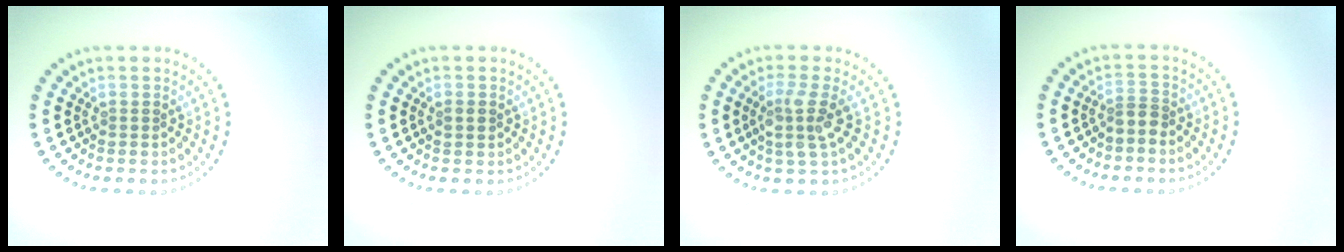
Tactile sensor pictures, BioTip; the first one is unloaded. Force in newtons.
{"total": 1.1, "press": 1.1, "slide": 0.1}
{"total": 3.0, "press": 2.3, "slide": 1.8}
{"total": 1.2, "press": 0.9, "slide": 0.9}